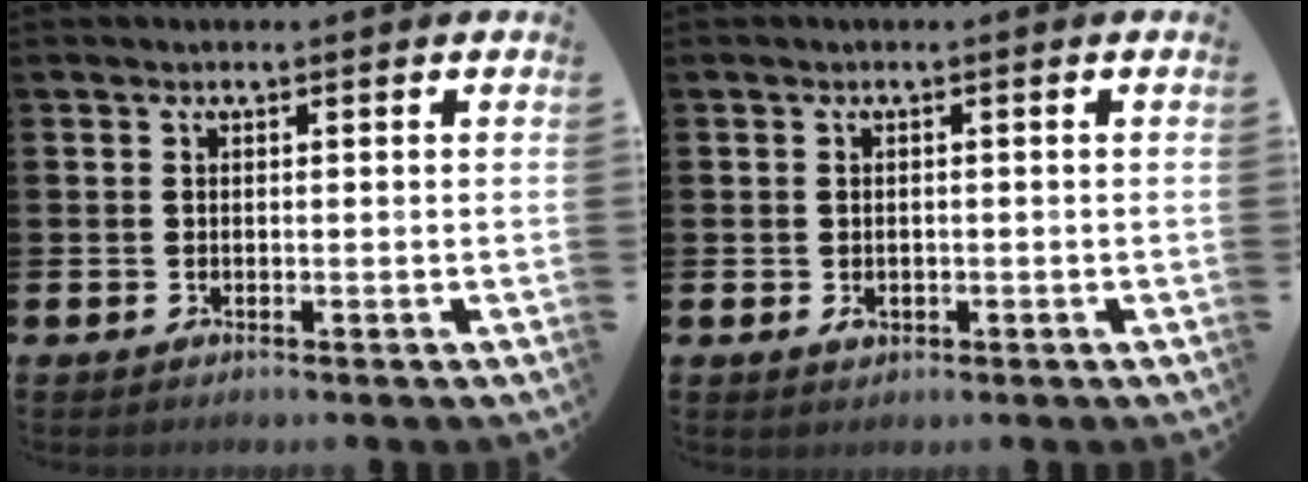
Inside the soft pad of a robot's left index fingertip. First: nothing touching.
{"total": 1.5, "force": [-0.2, 1.0, 1.1], "torque": [-0.014, 0.001, -0.007]}